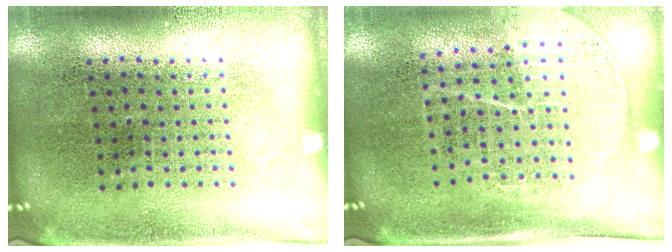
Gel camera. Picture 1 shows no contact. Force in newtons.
{"total": 1.7, "press": 1.4, "slide": 1.0}